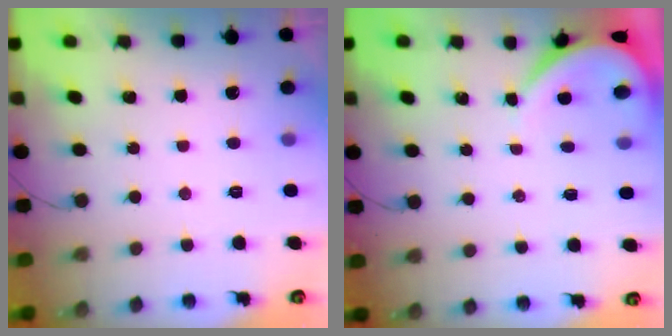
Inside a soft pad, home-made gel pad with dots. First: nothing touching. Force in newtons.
{"total": 3.6, "press": 3.5, "slide": 0.5}